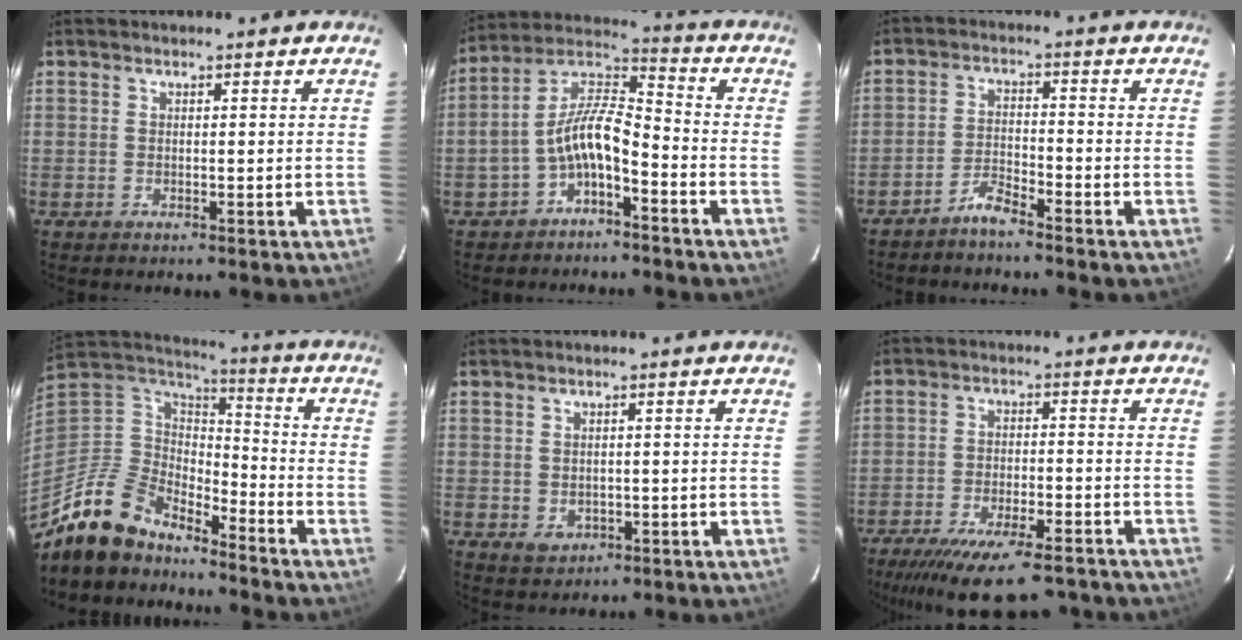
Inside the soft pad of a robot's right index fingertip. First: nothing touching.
{"total": 10.3, "force": [-4.6, 4.3, 8.1], "torque": [-0.173, 0.022, -0.084]}
{"total": 3.9, "force": [-3.5, 0.5, 1.6], "torque": [-0.048, 0.011, -0.068]}
{"total": 17.0, "force": [-14.1, 7.1, 6.4], "torque": [-0.157, -0.001, -0.258]}
{"total": 3.7, "force": [-0.6, 3.1, 1.9], "torque": [-0.038, 0.000, 0.003]}
{"total": 18.6, "force": [-14.4, 5.5, 10.5], "torque": [-0.203, -0.041, -0.213]}